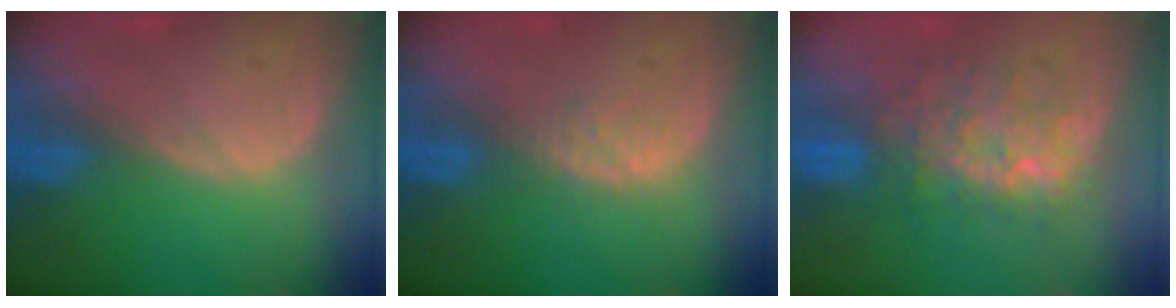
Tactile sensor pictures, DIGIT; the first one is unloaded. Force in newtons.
{"total": 2.8, "press": 2.8, "slide": 0.3}
{"total": 8.5, "press": 8.5, "slide": 0.3}